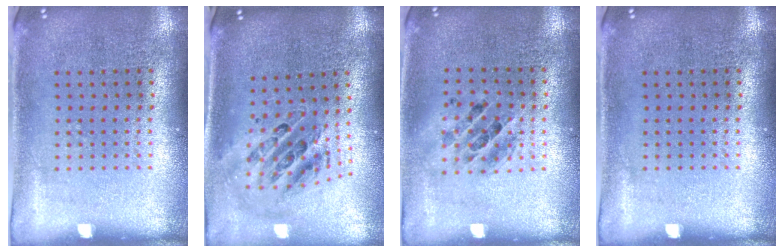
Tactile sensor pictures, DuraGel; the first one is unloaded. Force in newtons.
{"total": 1.4, "press": 1.2, "slide": 0.6}
{"total": 1.3, "press": 1.1, "slide": 0.5}
{"total": 0.0}